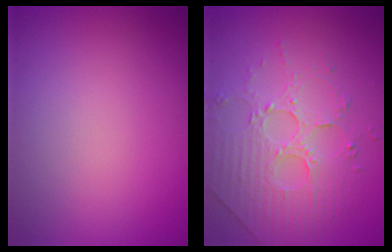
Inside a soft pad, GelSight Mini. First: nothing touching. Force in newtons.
{"total": 5.2, "press": 3.7, "slide": 3.6}